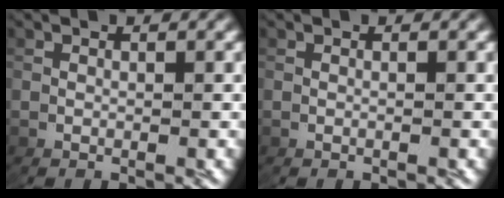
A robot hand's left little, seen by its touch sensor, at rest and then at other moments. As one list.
[{"total": 0.0}]